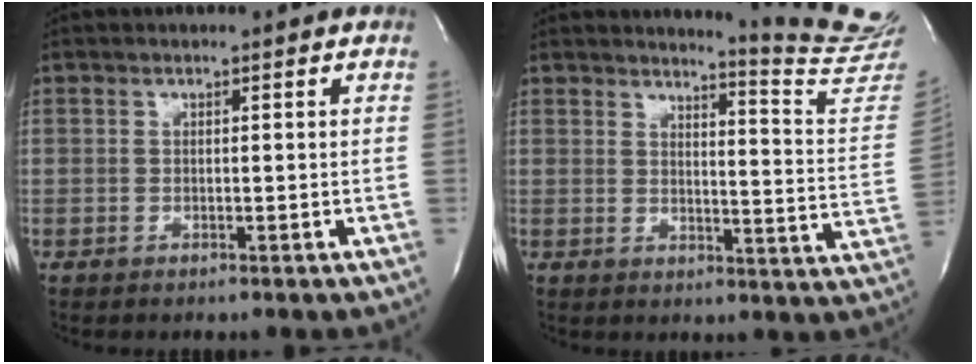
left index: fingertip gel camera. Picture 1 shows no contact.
{"total": 12.5, "force": [12.3, -2.3, 1.2], "torque": [-0.020, -0.138, 0.129]}